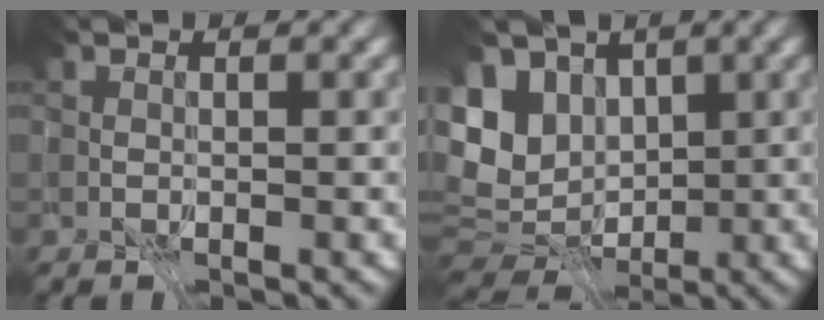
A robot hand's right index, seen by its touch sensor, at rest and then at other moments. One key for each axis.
{"total": 9.8, "fx": 0.5, "fy": 7.1, "fz": 6.7, "tx": -0.143, "ty": 0.001, "tz": 0.016}